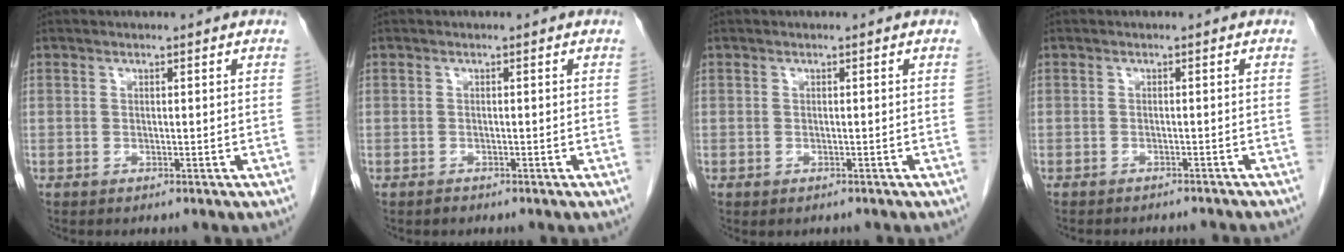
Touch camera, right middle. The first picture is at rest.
{"total": 0.6, "force": [-0.5, 0.3, 0.1], "torque": [-0.003, 0.000, -0.010]}
{"total": 0.7, "force": [-0.6, 0.4, 0.2], "torque": [-0.006, -0.001, -0.008]}
{"total": 7.5, "force": [-6.9, 1.7, 2.5], "torque": [-0.026, -0.003, -0.075]}